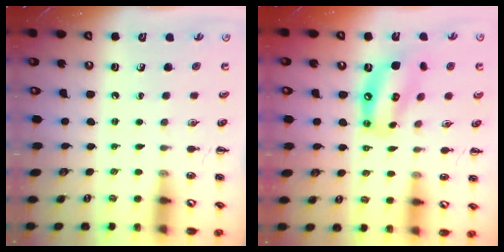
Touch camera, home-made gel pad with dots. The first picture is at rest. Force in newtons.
{"total": 12.7, "press": 12.2, "slide": 3.5}